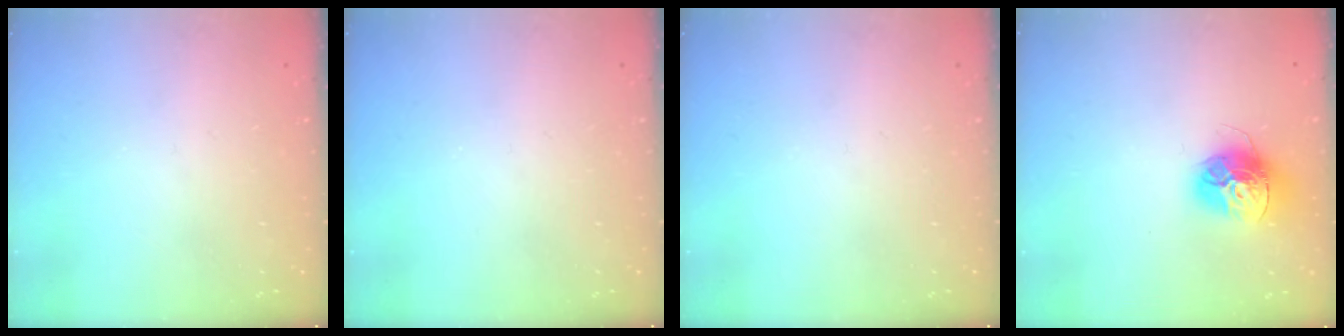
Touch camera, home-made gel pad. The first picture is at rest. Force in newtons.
{"total": 0.0}
{"total": 0.0}
{"total": 14.4, "press": 14.3, "slide": 1.5}